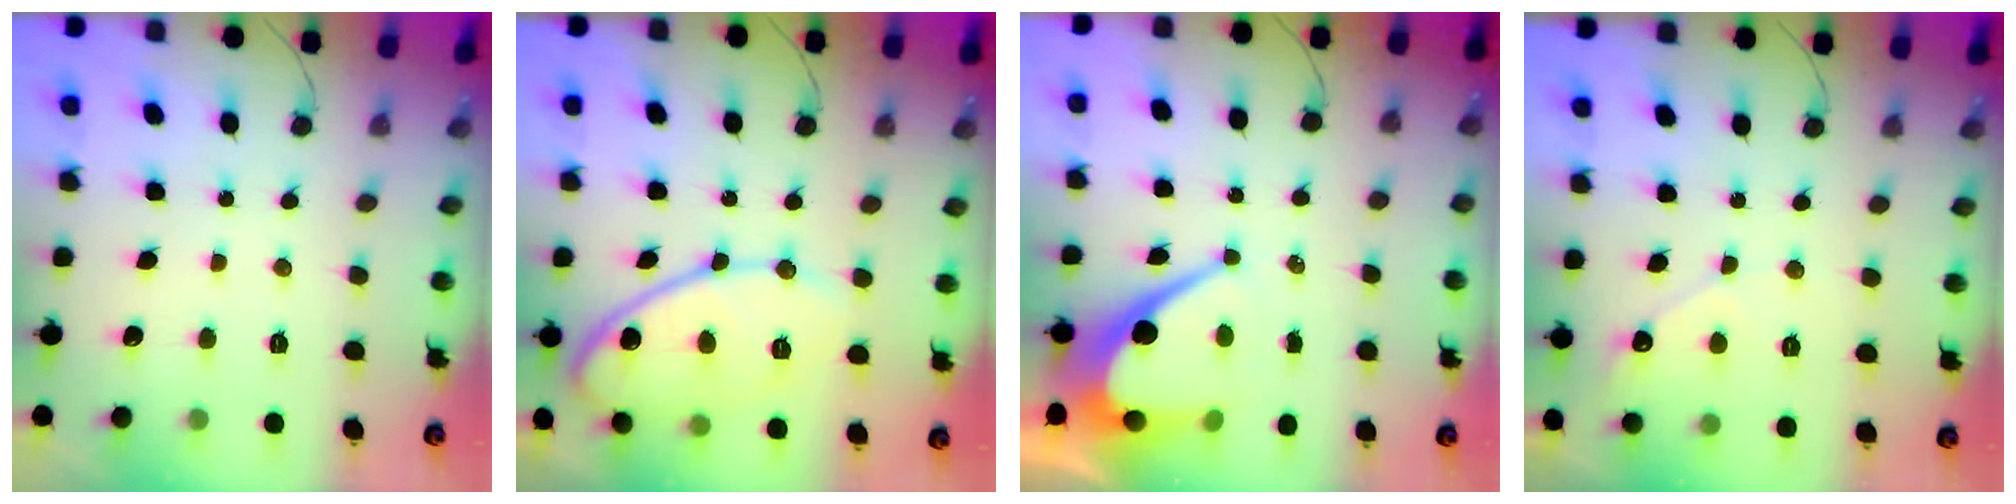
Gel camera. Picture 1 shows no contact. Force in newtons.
{"total": 13.1, "press": 13.0, "slide": 0.8}
{"total": 11.5, "press": 11.4, "slide": 0.9}
{"total": 3.6, "press": 3.6, "slide": 0.2}